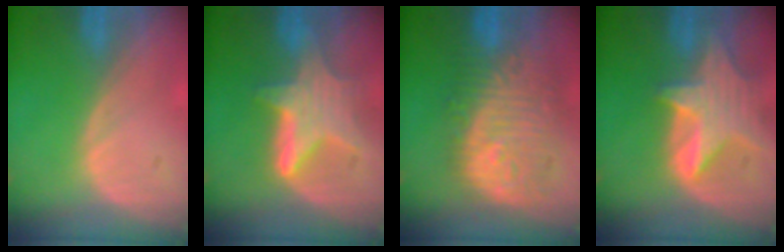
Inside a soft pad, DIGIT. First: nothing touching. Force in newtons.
{"total": 6.8, "press": 6.6, "slide": 1.7}
{"total": 12.1, "press": 10.9, "slide": 5.4}
{"total": 8.1, "press": 7.4, "slide": 3.3}